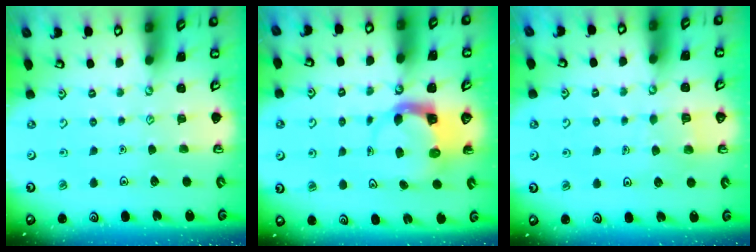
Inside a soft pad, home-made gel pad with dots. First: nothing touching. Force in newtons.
{"total": 3.9, "press": 3.9, "slide": 0.6}
{"total": 4.7, "press": 4.7, "slide": 0.4}